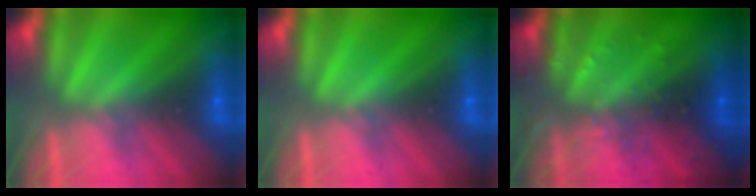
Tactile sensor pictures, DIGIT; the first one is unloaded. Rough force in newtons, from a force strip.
{"total": 0.0}
{"total": 3.0}